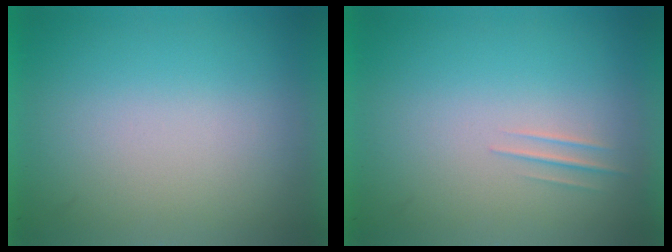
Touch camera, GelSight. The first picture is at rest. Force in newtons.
{"total": 1.2}